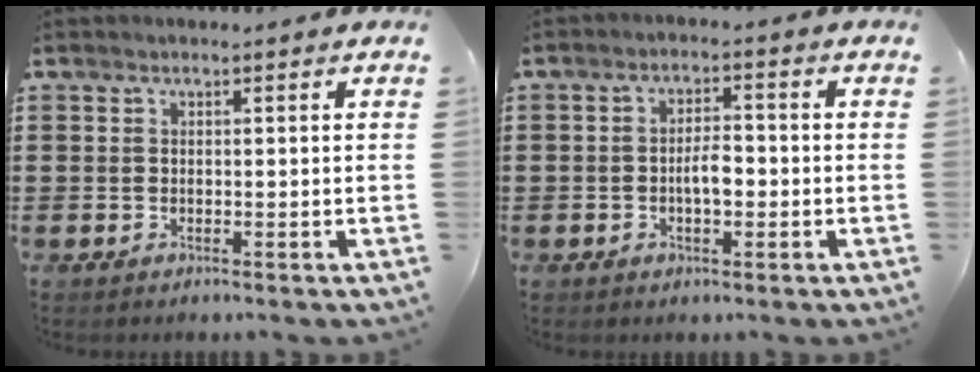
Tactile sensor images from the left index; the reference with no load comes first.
{"total": 3.8, "force": [-0.7, 1.4, 3.5], "torque": [-0.056, 0.003, -0.017]}